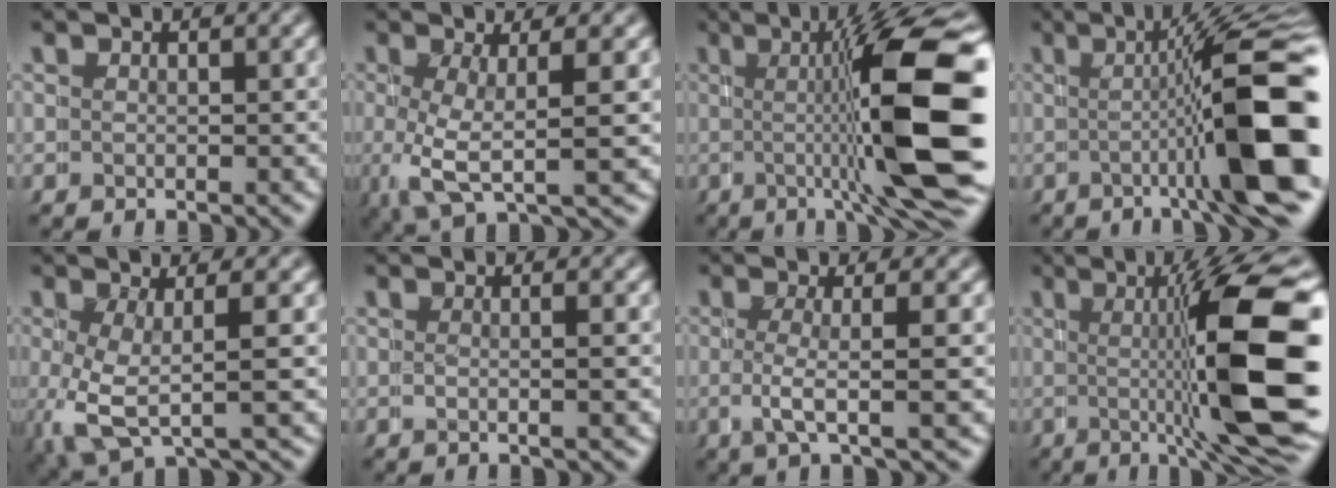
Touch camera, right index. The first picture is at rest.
{"total": 5.3, "force": [-0.5, 1.8, 4.9], "torque": [-0.106, -0.016, -0.004]}
{"total": 13.6, "force": [1.2, 2.9, 13.3], "torque": [-0.188, 0.017, 0.008]}
{"total": 11.2, "force": [-1.2, 2.4, 10.8], "torque": [-0.143, 0.003, -0.022]}
{"total": 5.7, "force": [-0.8, 2.8, 4.9], "torque": [-0.115, -0.027, -0.001]}
{"total": 0.8, "force": [0.3, -0.5, 0.6], "torque": [-0.018, -0.002, 0.002]}
{"total": 2.8, "force": [0.4, -0.4, 2.8], "torque": [-0.060, -0.003, 0.002]}
{"total": 12.6, "force": [0.6, 2.3, 12.3], "torque": [-0.172, 0.011, 0.002]}